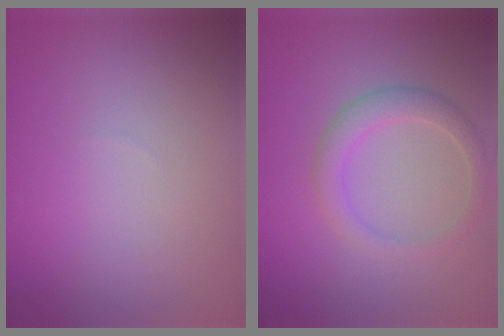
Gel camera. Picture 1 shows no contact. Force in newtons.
{"total": 2.5, "press": 2.5, "slide": 0.0}